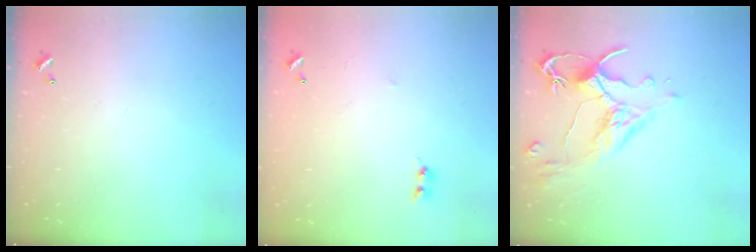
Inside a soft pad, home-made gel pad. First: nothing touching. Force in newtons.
{"total": 6.4, "press": 6.3, "slide": 0.6}
{"total": 3.2, "press": 2.9, "slide": 1.3}